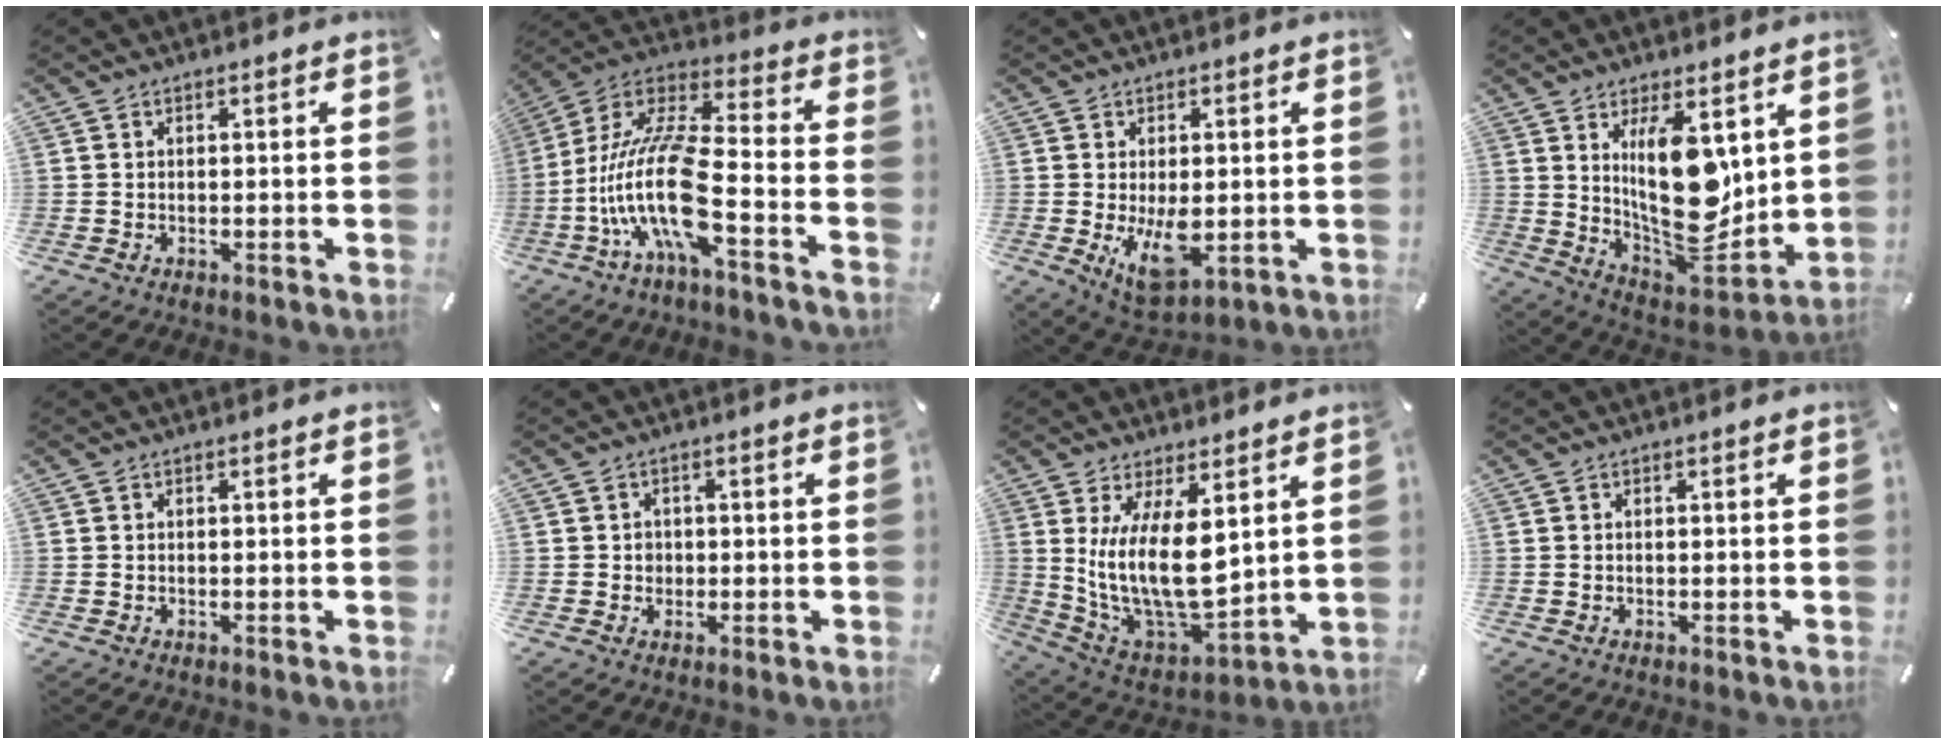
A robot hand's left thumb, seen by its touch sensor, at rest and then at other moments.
{"total": 20.0, "force": [-6.0, 6.3, 18.0], "torque": [-0.395, -0.001, -0.114]}
{"total": 9.4, "force": [-0.6, 4.8, 8.0], "torque": [-0.141, -0.018, -0.006]}
{"total": 18.9, "force": [5.5, 8.8, 15.8], "torque": [-0.280, -0.057, 0.096]}
{"total": 0.0}
{"total": 2.0, "force": [-0.1, 1.9, 0.6], "torque": [-0.013, 0.006, -0.006]}
{"total": 16.6, "force": [4.2, 7.7, 14.1], "torque": [-0.301, -0.046, 0.077]}
{"total": 0.0}